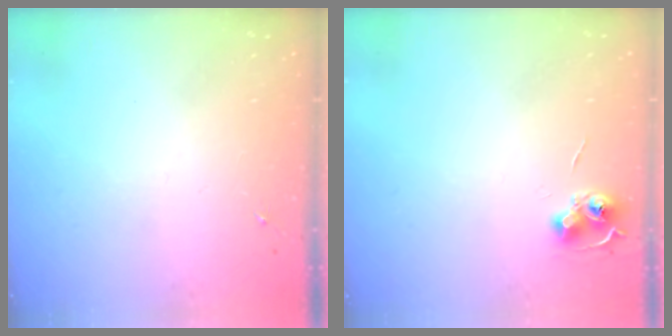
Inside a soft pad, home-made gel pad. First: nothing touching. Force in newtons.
{"total": 6.8, "press": 6.8, "slide": 0.7}